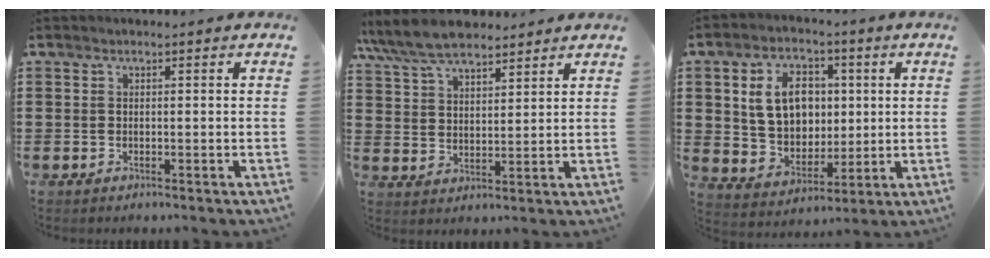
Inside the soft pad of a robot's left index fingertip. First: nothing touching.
{"total": 8.0, "force": [6.9, 2.4, 3.0], "torque": [-0.084, -0.010, 0.130]}
{"total": 9.7, "force": [2.0, 7.4, 6.0], "torque": [-0.121, 0.015, 0.035]}